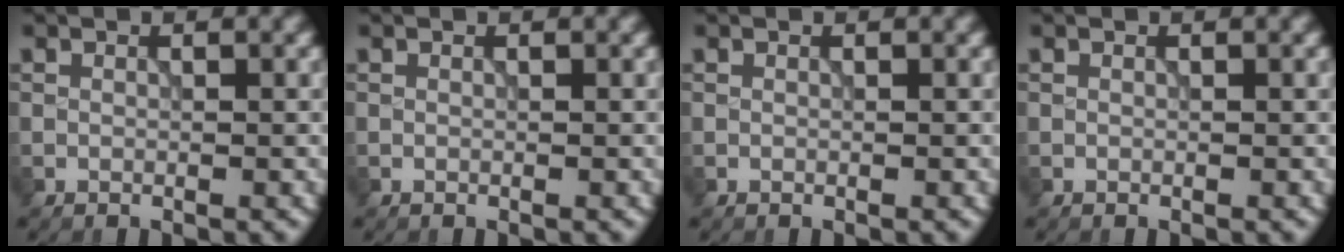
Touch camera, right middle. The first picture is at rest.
{"total": 0.0}
{"total": 0.0}
{"total": 0.0}